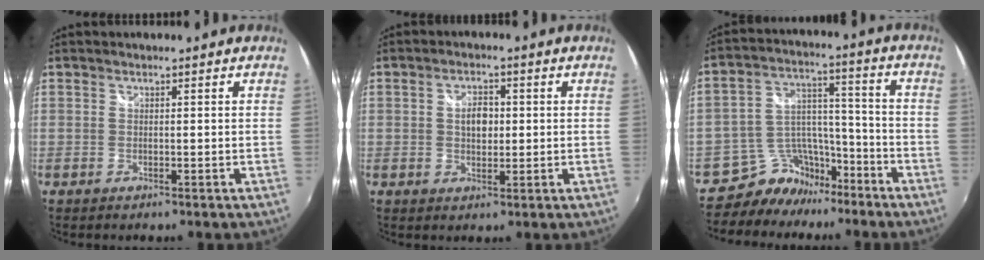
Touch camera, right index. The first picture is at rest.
{"total": 4.3, "force": [0.3, 2.7, 3.3], "torque": [-0.053, 0.007, 0.006]}
{"total": 10.3, "force": [-8.4, 5.7, 1.8], "torque": [-0.040, 0.053, -0.138]}